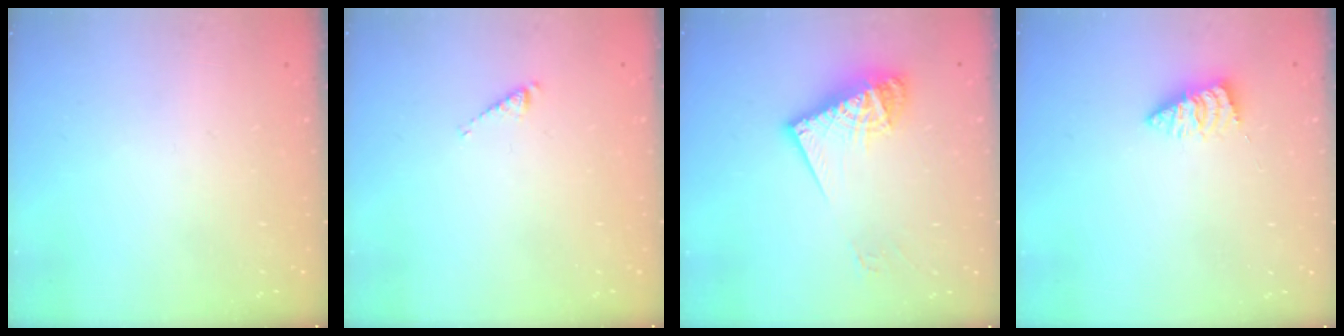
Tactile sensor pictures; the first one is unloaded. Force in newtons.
{"total": 2.7, "press": 2.7, "slide": 0.4}
{"total": 14.3, "press": 14.1, "slide": 1.7}
{"total": 2.0, "press": 2.0, "slide": 0.2}